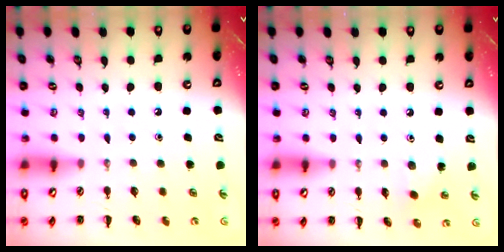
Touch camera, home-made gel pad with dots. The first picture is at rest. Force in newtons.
{"total": 2.5, "press": 2.4, "slide": 0.8}